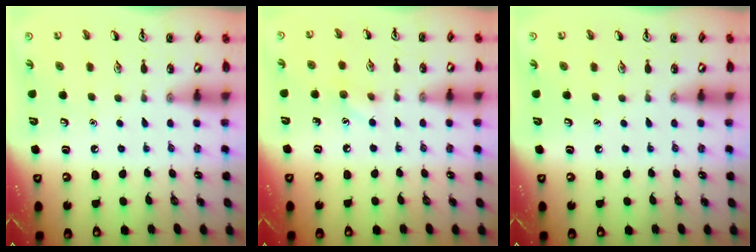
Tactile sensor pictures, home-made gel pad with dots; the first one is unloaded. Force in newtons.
{"total": 5.6, "press": 5.3, "slide": 1.8}
{"total": 0.0}